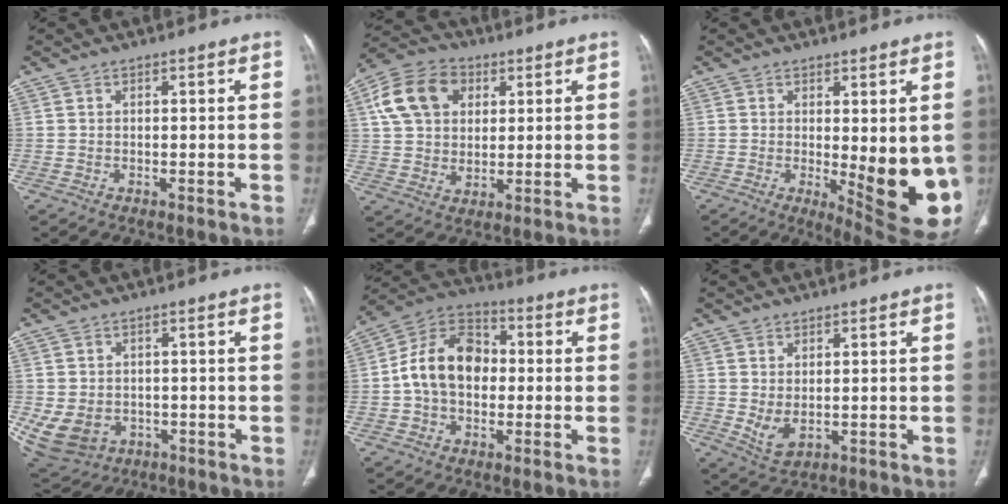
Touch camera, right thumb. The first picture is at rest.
{"total": 13.4, "force": [4.4, 9.9, 7.9], "torque": [-0.127, 0.004, 0.073]}
{"total": 13.2, "force": [-1.7, 4.5, 12.4], "torque": [-0.142, -0.027, -0.006]}
{"total": 11.2, "force": [-2.8, 9.2, 5.7], "torque": [-0.126, 0.005, -0.024]}
{"total": 13.6, "force": [-0.2, 9.9, 9.3], "torque": [-0.145, 0.035, -0.016]}
{"total": 3.7, "force": [0.3, 2.0, 3.1], "torque": [-0.057, -0.009, 0.018]}